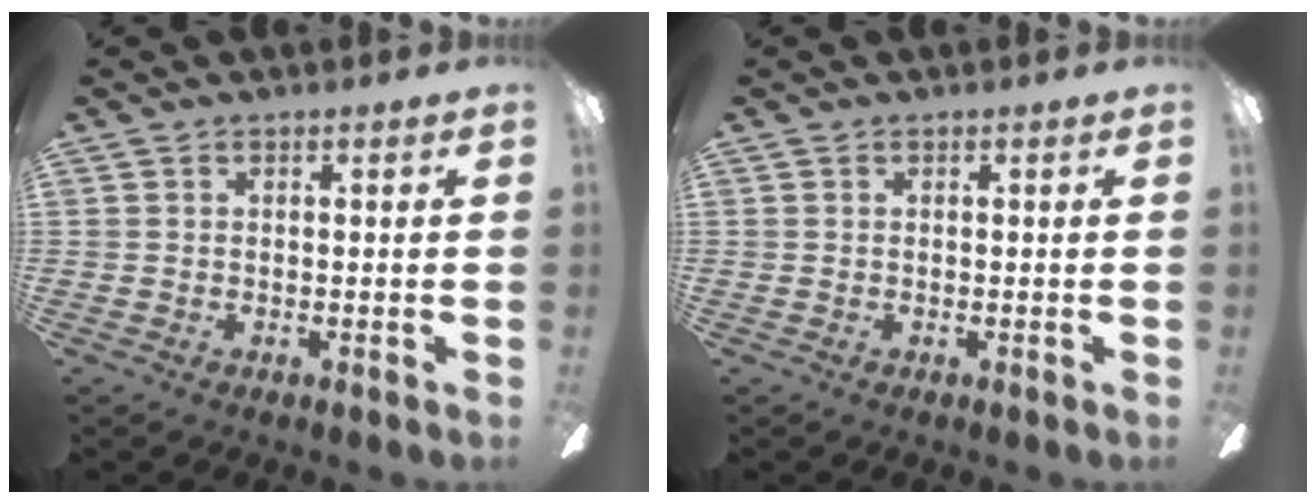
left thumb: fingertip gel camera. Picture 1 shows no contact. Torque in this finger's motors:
{"motor_torque": [0.03, 0.01, -0.03, 0.03, 0.00]}